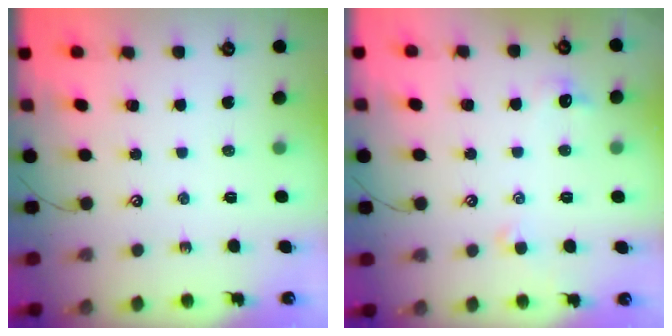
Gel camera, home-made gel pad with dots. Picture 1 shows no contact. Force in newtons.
{"total": 1.0, "press": 0.8, "slide": 0.6}